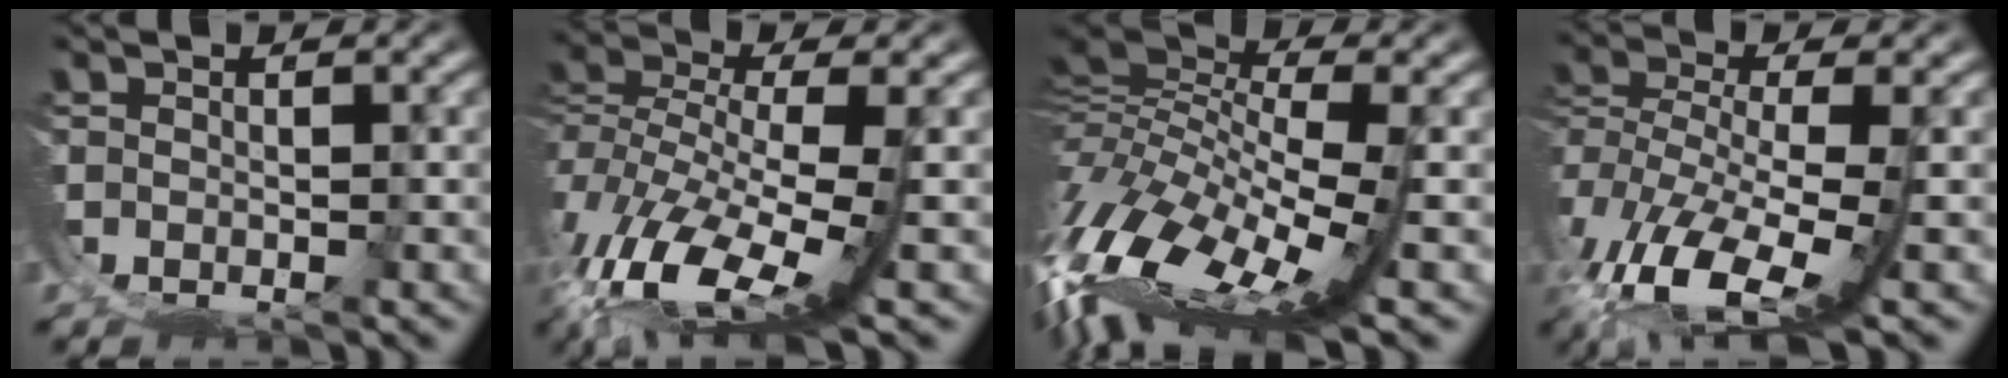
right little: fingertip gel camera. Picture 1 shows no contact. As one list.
[{"total": 7.3, "force": [-0.8, 3.3, 6.5], "torque": [-0.157, -0.029, 0.003]}, {"total": 13.7, "force": [0.7, 7.4, 11.5], "torque": [-0.234, -0.034, 0.034]}, {"total": 6.9, "force": [-1.3, 3.5, 5.8], "torque": [-0.155, -0.040, 0.003]}]